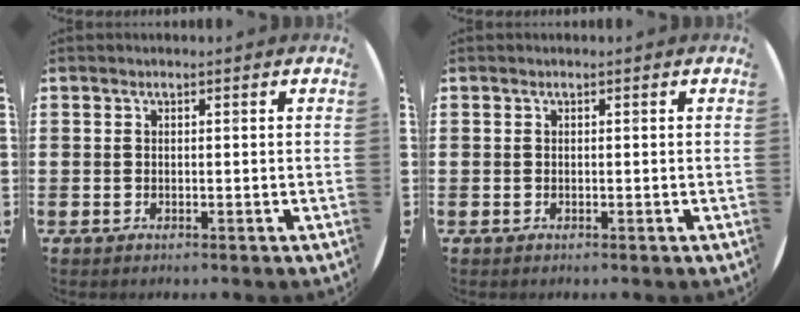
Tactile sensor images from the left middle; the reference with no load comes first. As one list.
[{"total": 0.0}]